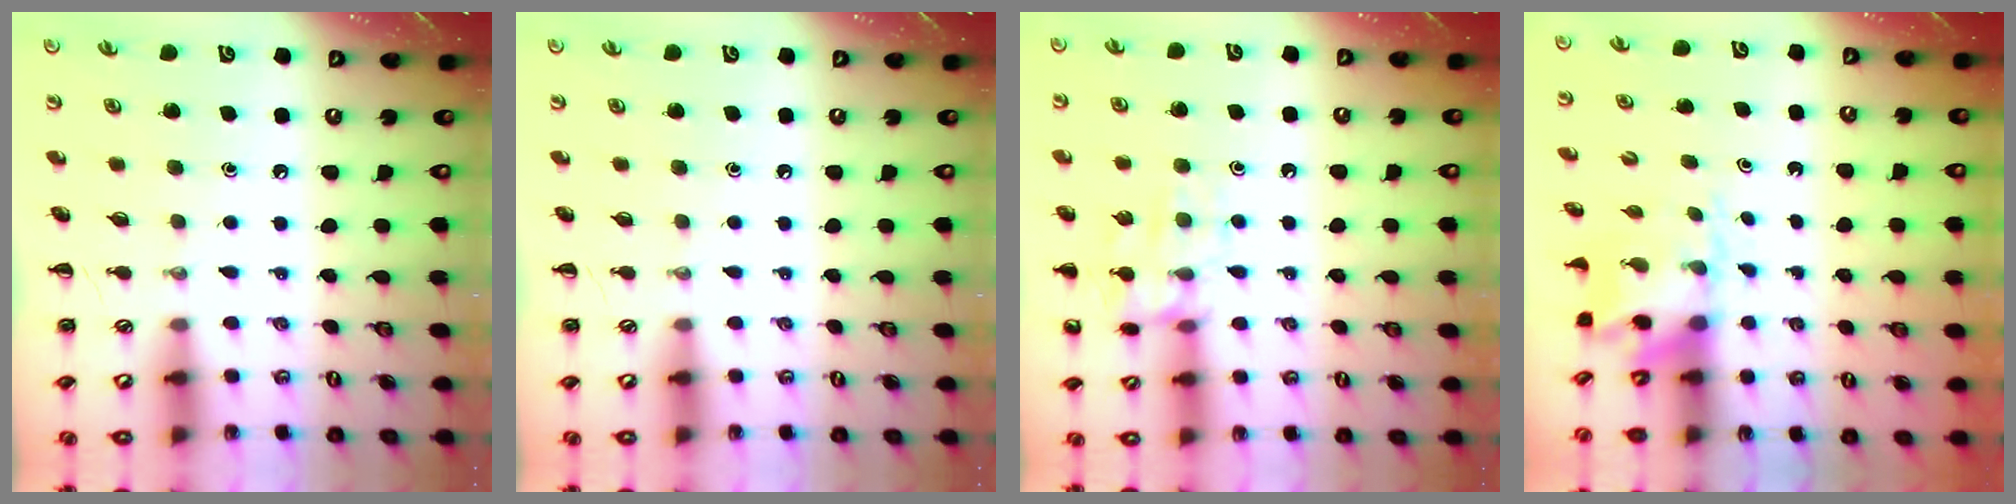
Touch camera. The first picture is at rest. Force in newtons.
{"total": 0.0}
{"total": 11.7, "press": 11.7, "slide": 0.6}
{"total": 2.9, "press": 2.8, "slide": 0.7}